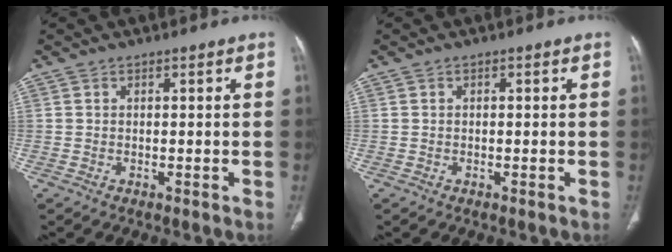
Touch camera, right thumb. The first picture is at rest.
{"total": 0.0}